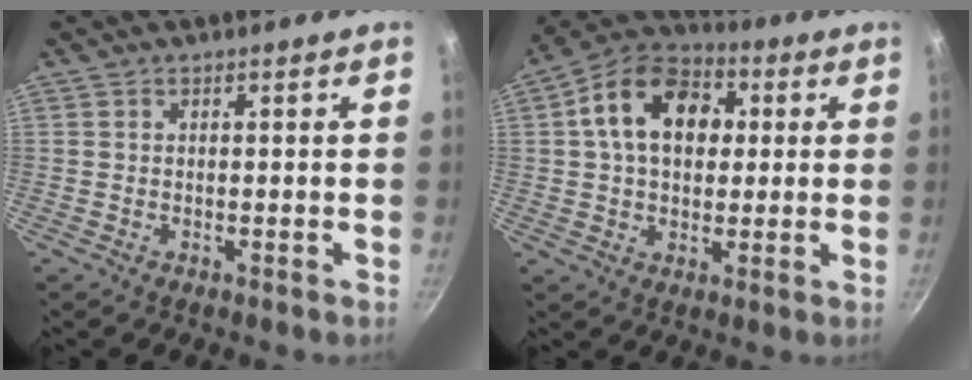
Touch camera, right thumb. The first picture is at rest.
{"total": 15.6, "force": [3.1, 11.1, 10.5], "torque": [-0.144, 0.023, 0.033]}